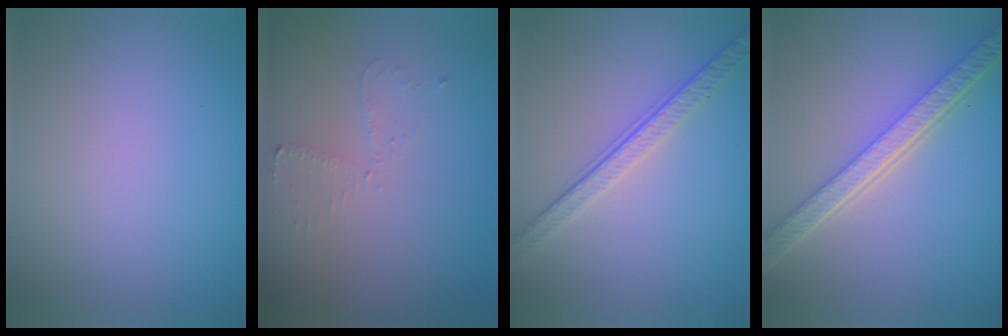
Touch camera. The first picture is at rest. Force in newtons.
{"total": 1.6, "press": 1.5, "slide": 0.2}
{"total": 3.9, "press": 2.8, "slide": 2.7}
{"total": 5.7, "press": 4.3, "slide": 3.7}